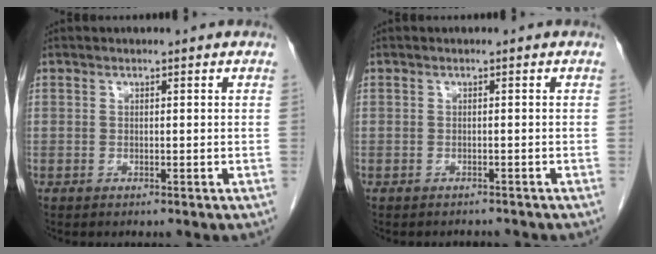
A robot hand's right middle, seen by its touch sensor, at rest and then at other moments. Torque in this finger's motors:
{"motor_torque": [0.02, -0.01, -0.05, 0.00]}